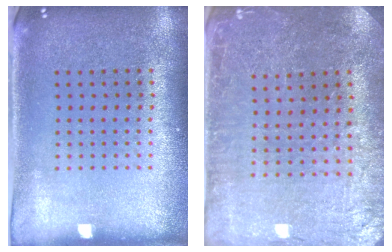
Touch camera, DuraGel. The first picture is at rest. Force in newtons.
{"total": 1.2, "press": 1.2, "slide": 0.1}